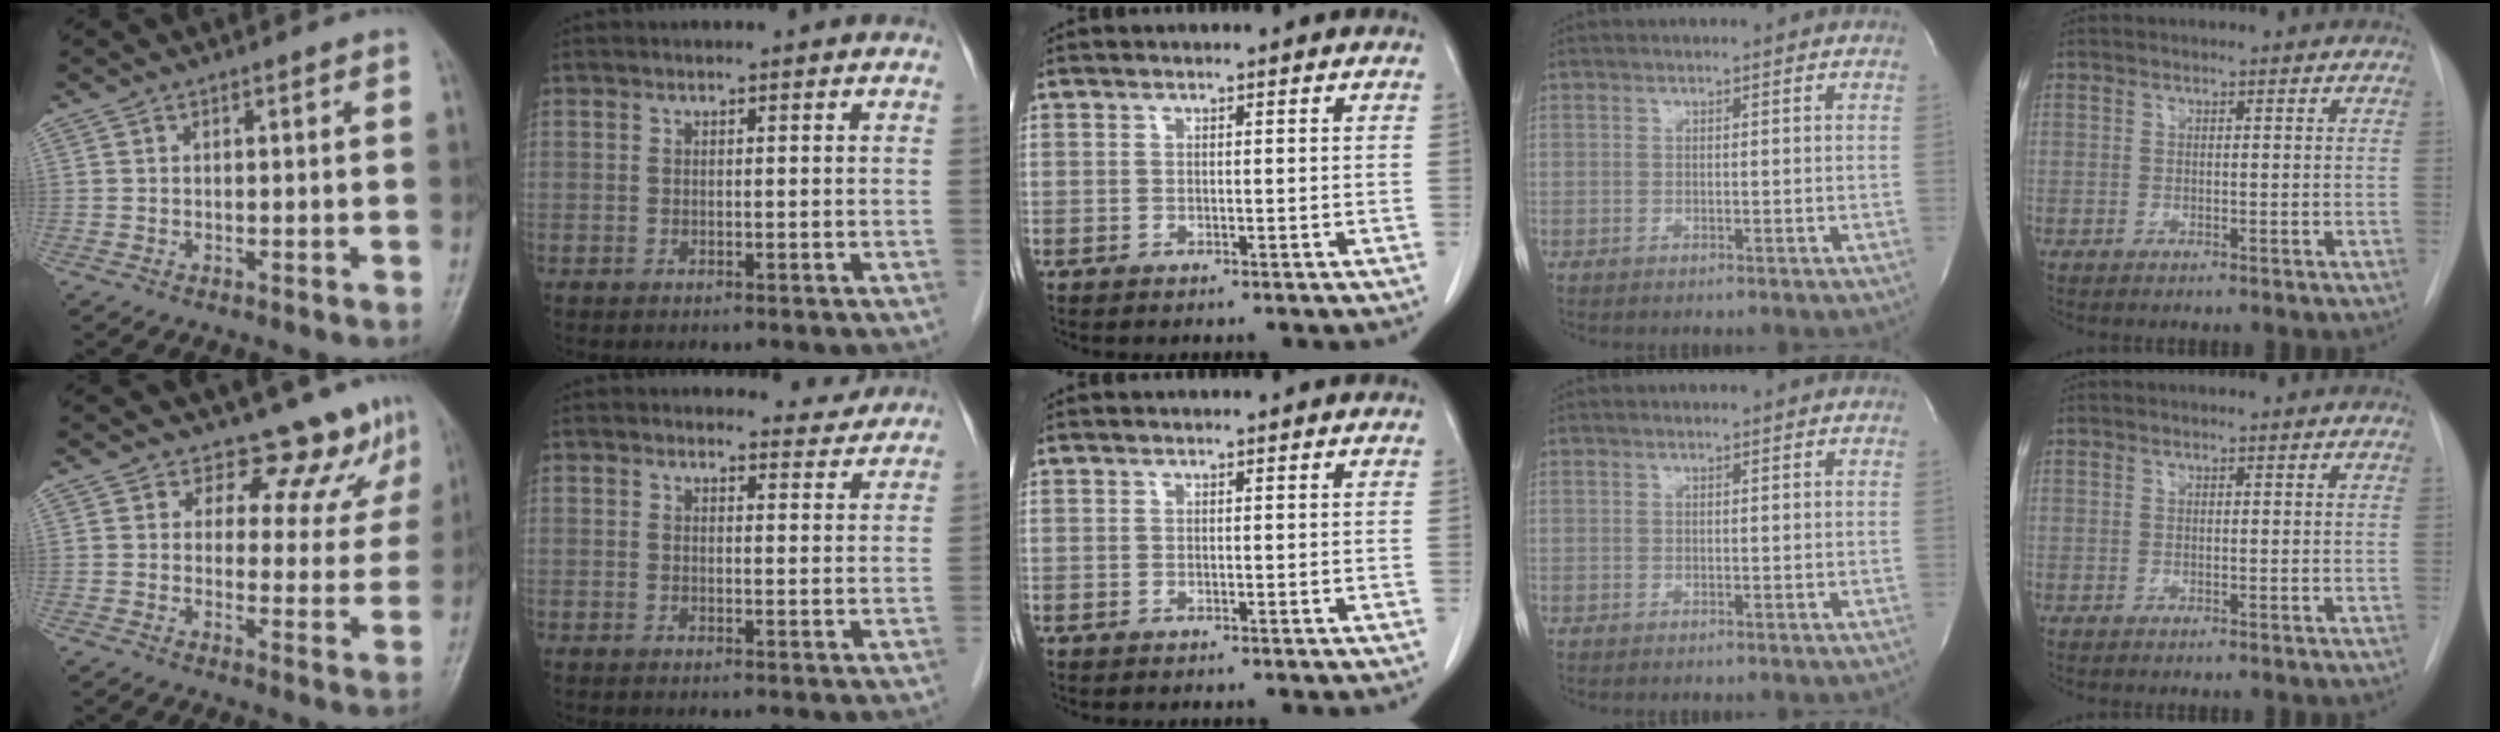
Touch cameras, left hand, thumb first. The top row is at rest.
{"thumb": {"total": 9.6, "force": [8.4, 4.3, 1.6], "torque": [0.021, -0.056, 0.091]}, "index": {"total": 3.0, "force": [2.9, 0.6, -0.6], "torque": [0.004, -0.011, 0.028]}}